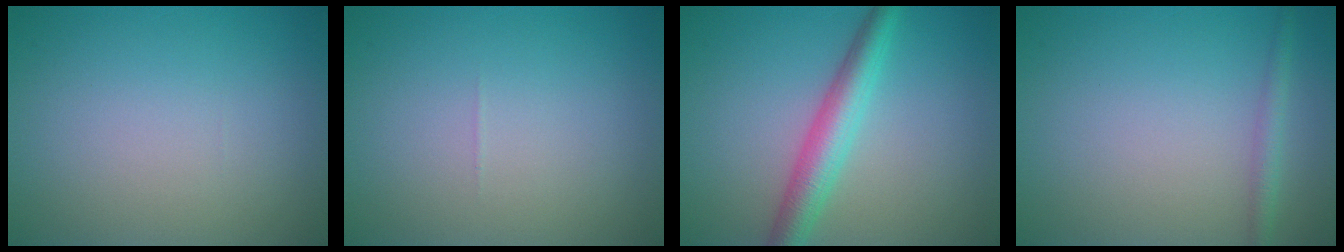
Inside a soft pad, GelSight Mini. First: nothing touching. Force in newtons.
{"total": 0.0}
{"total": 4.1, "press": 4.1, "slide": 0.2}
{"total": 1.5, "press": 1.5, "slide": 0.0}